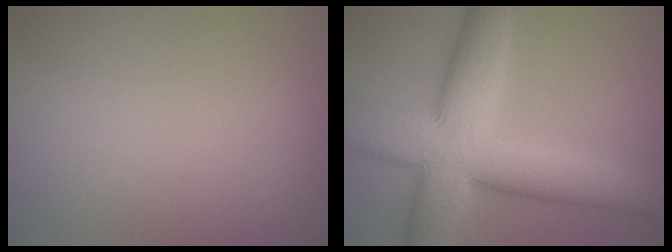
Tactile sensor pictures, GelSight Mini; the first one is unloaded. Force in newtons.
{"total": 12.0, "press": 11.9, "slide": 0.5}